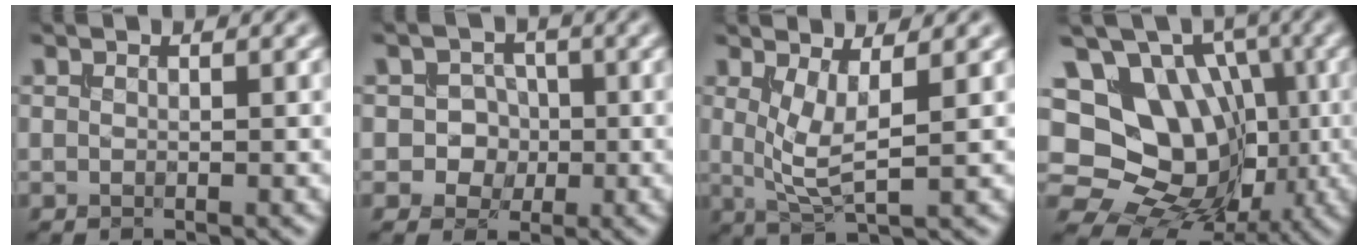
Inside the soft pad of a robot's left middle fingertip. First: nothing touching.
{"total": 3.3, "force": [-0.6, 3.0, 1.2], "torque": [0.001, 0.005, -0.028]}
{"total": 3.7, "force": [0.9, 1.0, 3.4], "torque": [-0.077, -0.009, 0.022]}
{"total": 15.1, "force": [2.3, 12.4, 8.2], "torque": [-0.157, 0.031, 0.029]}